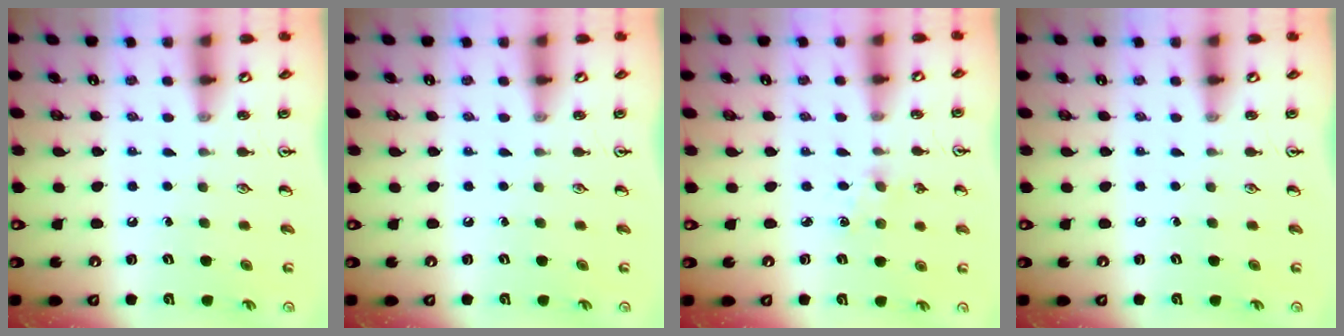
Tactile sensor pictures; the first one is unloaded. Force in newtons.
{"total": 0.0}
{"total": 2.2, "press": 2.2, "slide": 0.4}
{"total": 0.0}